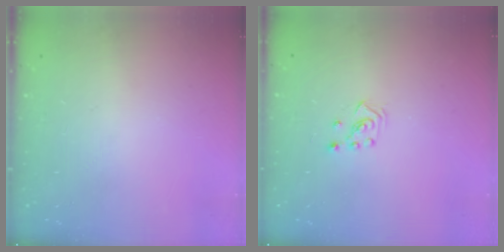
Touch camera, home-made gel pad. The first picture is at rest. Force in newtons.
{"total": 2.3, "press": 2.2, "slide": 0.7}